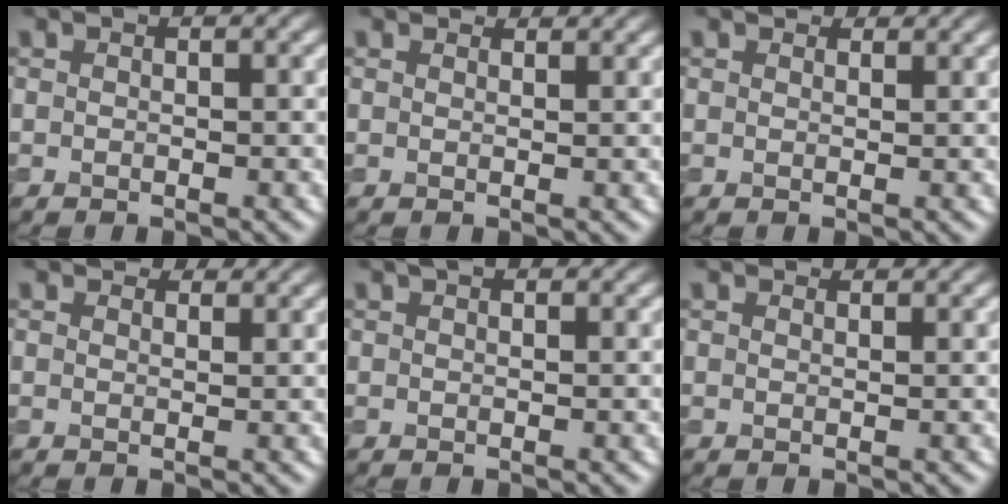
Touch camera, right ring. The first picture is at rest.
{"total": 2.3, "force": [2.2, 0.3, 0.5], "torque": [-0.016, 0.002, 0.023]}
{"total": 1.7, "force": [1.5, 0.6, 0.4], "torque": [-0.012, -0.003, 0.016]}
{"total": 2.2, "force": [1.9, 0.8, 0.6], "torque": [-0.015, 0.000, 0.021]}
{"total": 1.3, "force": [1.1, 0.3, 0.5], "torque": [-0.011, -0.001, 0.014]}
{"total": 2.1, "force": [2.0, 0.3, 0.4], "torque": [-0.017, 0.001, 0.020]}